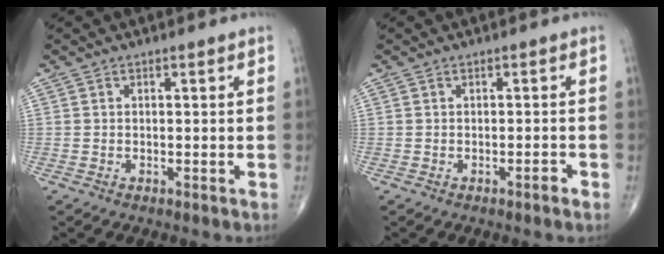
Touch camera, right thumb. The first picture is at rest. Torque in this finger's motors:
{"motor_torque": [0.29, 0.09, 0.06, 0.12, 0.01]}